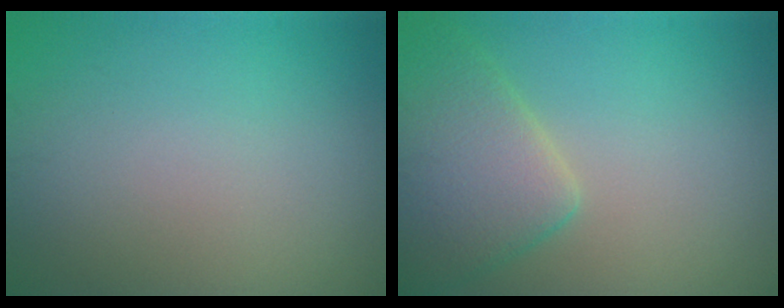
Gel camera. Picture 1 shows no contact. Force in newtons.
{"total": 5.6, "press": 5.6, "slide": 0.4}